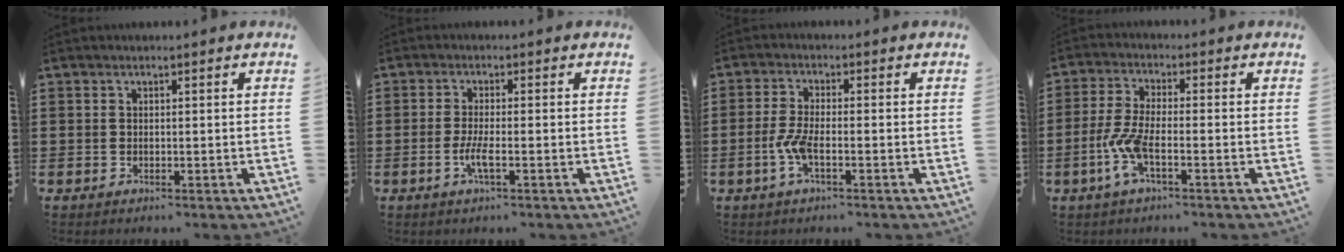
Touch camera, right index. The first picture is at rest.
{"total": 3.7, "force": [-1.4, 0.2, 3.4], "torque": [-0.073, -0.013, -0.028]}
{"total": 4.2, "force": [-1.6, 1.0, 3.7], "torque": [-0.092, -0.007, -0.037]}
{"total": 6.0, "force": [-2.5, 1.6, 5.2], "torque": [-0.129, -0.014, -0.053]}